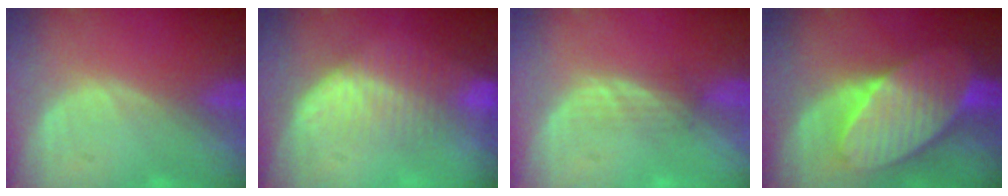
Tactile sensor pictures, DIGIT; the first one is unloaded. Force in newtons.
{"total": 7.2, "press": 6.7, "slide": 2.9}
{"total": 2.2, "press": 2.2, "slide": 0.4}
{"total": 10.1, "press": 10.1, "slide": 0.6}